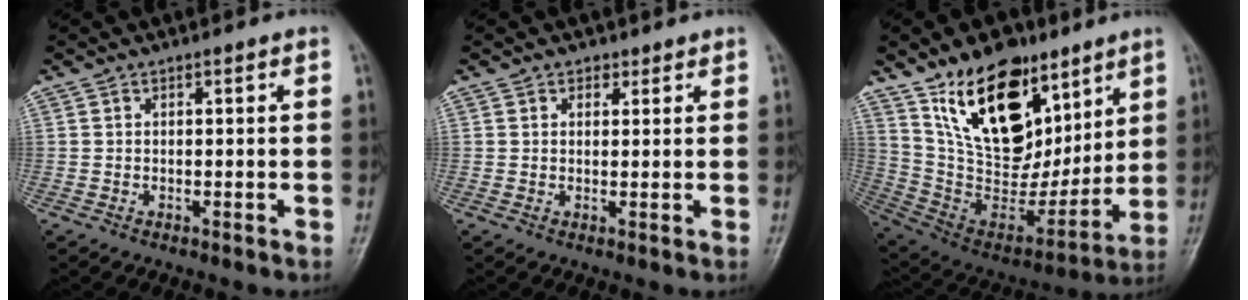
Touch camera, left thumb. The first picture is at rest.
{"total": 2.0, "force": [1.3, 1.5, 0.3], "torque": [0.015, -0.006, 0.014]}
{"total": 23.2, "force": [12.7, 13.7, 13.8], "torque": [-0.178, -0.056, 0.238]}